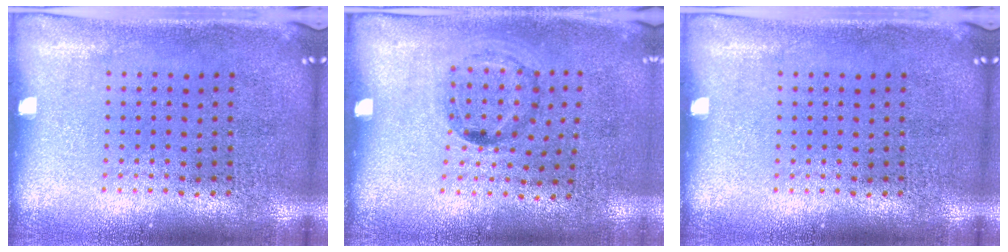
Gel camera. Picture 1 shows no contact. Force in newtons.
{"total": 1.2, "press": 0.7, "slide": 1.0}
{"total": 0.0}